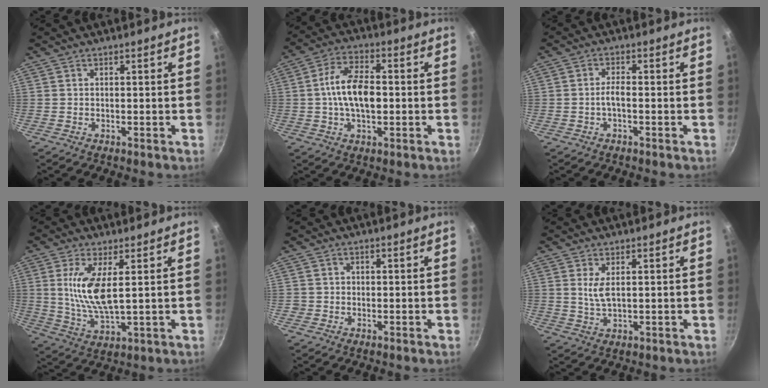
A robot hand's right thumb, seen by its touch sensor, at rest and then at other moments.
{"total": 10.4, "force": [-0.2, 5.4, 8.9], "torque": [-0.152, 0.024, -0.012]}
{"total": 2.2, "force": [-0.9, 0.6, 1.9], "torque": [-0.039, 0.013, -0.020]}
{"total": 9.7, "force": [2.1, 3.1, 8.9], "torque": [-0.184, -0.016, 0.048]}
{"total": 1.2, "force": [-0.3, 1.1, 0.2], "torque": [0.002, 0.005, -0.005]}
{"total": 3.4, "force": [0.9, 1.3, 3.0], "torque": [-0.061, -0.010, 0.020]}